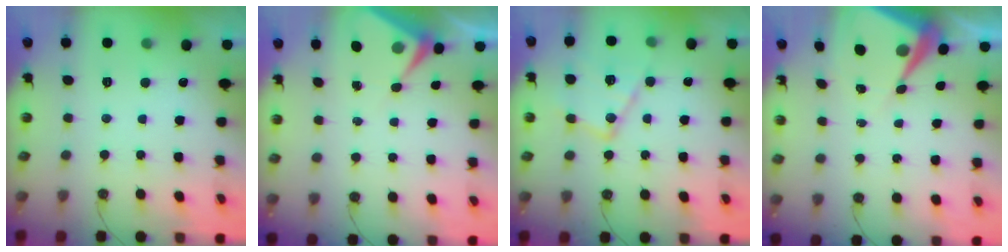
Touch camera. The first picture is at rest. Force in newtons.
{"total": 6.1, "press": 6.1, "slide": 0.5}
{"total": 14.1, "press": 14.1, "slide": 1.1}
{"total": 10.5, "press": 10.5, "slide": 0.7}